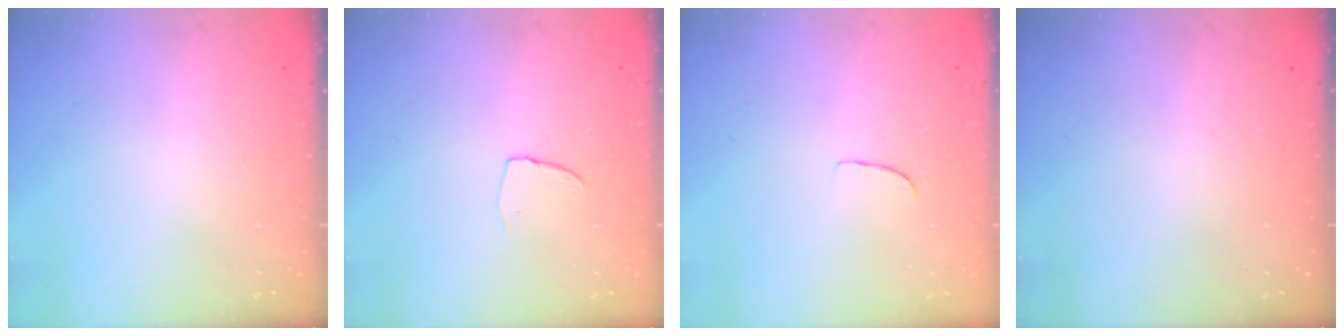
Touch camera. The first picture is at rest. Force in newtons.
{"total": 3.8, "press": 3.8, "slide": 0.3}
{"total": 5.7, "press": 5.7, "slide": 0.5}
{"total": 0.0}